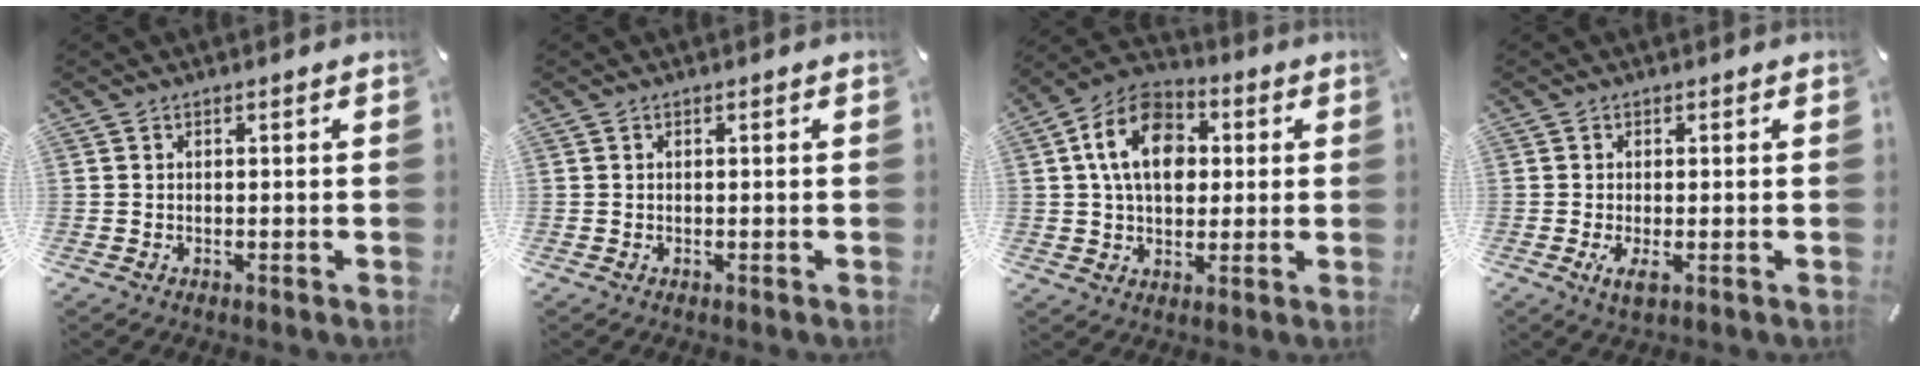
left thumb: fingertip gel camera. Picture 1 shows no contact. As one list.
[{"total": 0.0}, {"total": 14.5, "force": [2.6, 10.6, 9.6], "torque": [-0.178, 0.014, 0.046]}, {"total": 3.0, "force": [-0.6, 0.9, 2.8], "torque": [-0.053, -0.010, -0.014]}]